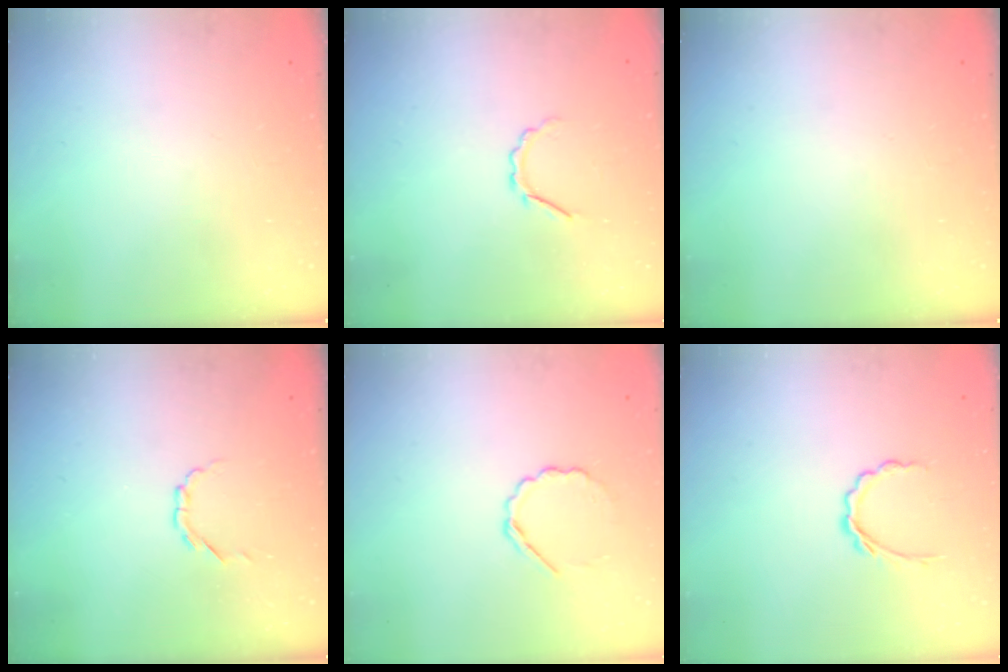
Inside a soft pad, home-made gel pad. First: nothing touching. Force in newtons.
{"total": 2.9, "press": 2.7, "slide": 0.8}
{"total": 0.0}
{"total": 2.6, "press": 2.5, "slide": 0.9}
{"total": 5.5, "press": 5.2, "slide": 1.7}
{"total": 4.4, "press": 4.2, "slide": 1.3}